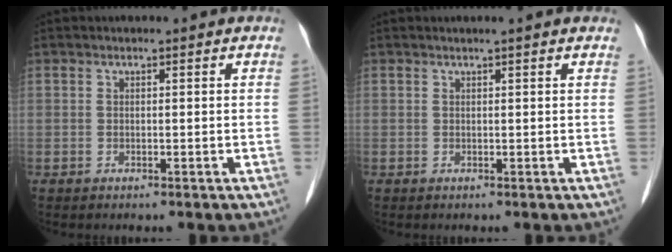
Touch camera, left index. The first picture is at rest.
{"total": 2.1, "force": [1.8, 0.0, 1.0], "torque": [-0.014, 0.018, 0.021]}